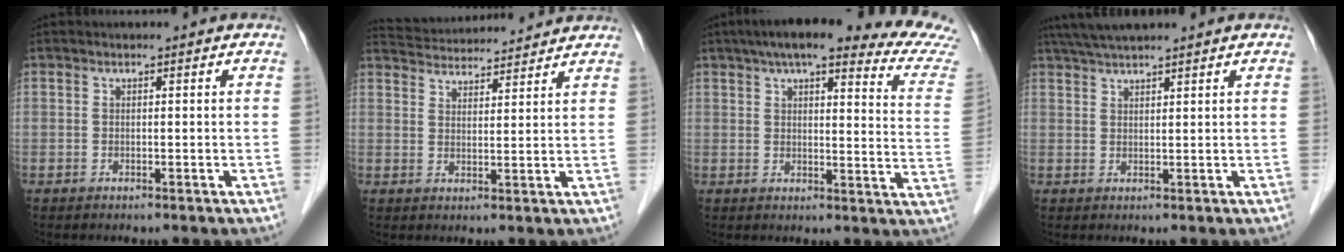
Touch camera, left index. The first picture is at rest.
{"total": 12.2, "force": [11.8, 1.5, 2.8], "torque": [-0.055, 0.034, 0.176]}
{"total": 22.7, "force": [19.9, 1.1, 10.8], "torque": [-0.137, -0.030, 0.227]}
{"total": 5.7, "force": [5.0, 0.0, 2.6], "torque": [-0.047, 0.034, 0.093]}